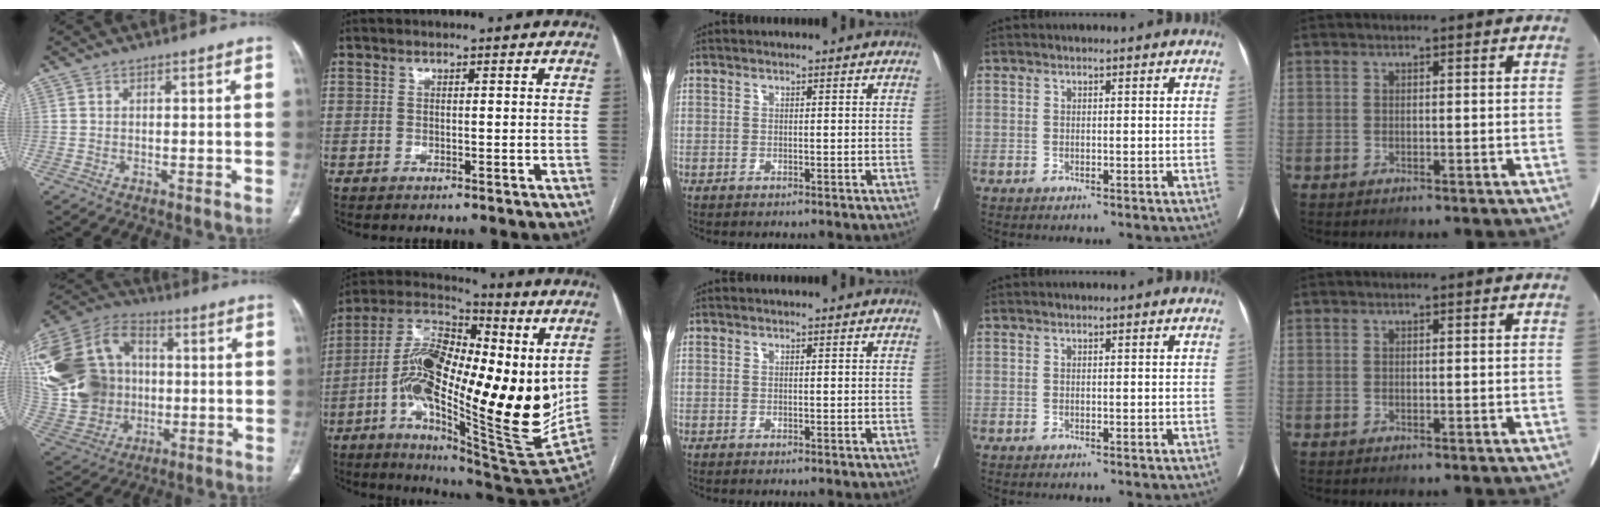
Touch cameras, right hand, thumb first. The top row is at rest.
{"thumb": {"total": 31.1, "force": [2.5, 24.6, 18.8], "torque": [-0.431, 0.048, 0.062]}, "index": {"total": 27.5, "force": [0.7, 8.0, 26.3], "torque": [-0.429, 0.010, 0.006]}}